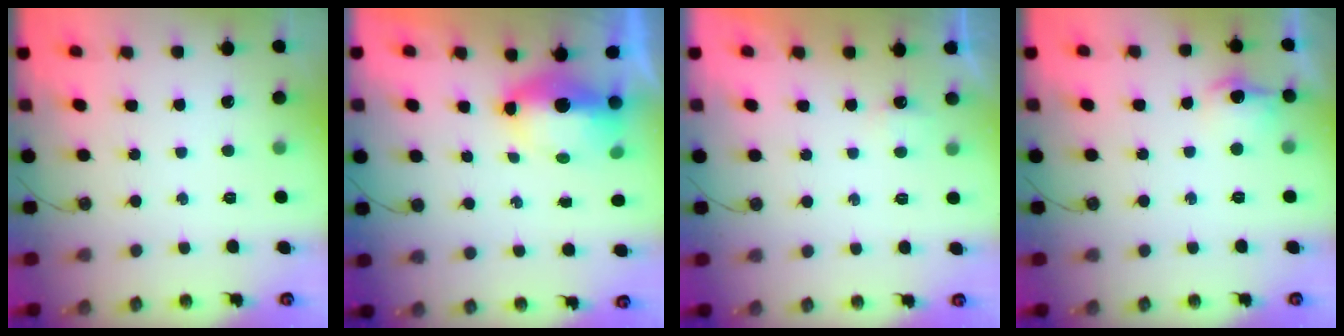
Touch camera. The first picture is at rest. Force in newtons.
{"total": 11.1, "press": 9.2, "slide": 6.3}
{"total": 2.8, "press": 2.8, "slide": 0.4}
{"total": 8.7, "press": 8.7, "slide": 0.9}